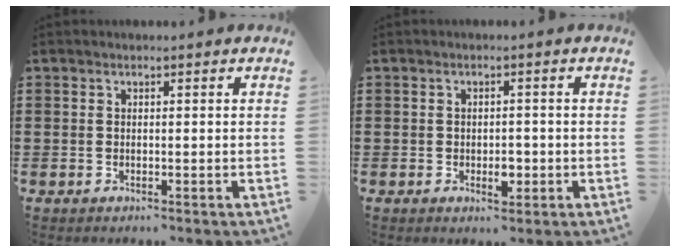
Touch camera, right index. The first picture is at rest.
{"total": 2.9, "force": [-0.7, 1.5, 2.4], "torque": [-0.035, -0.002, -0.014]}